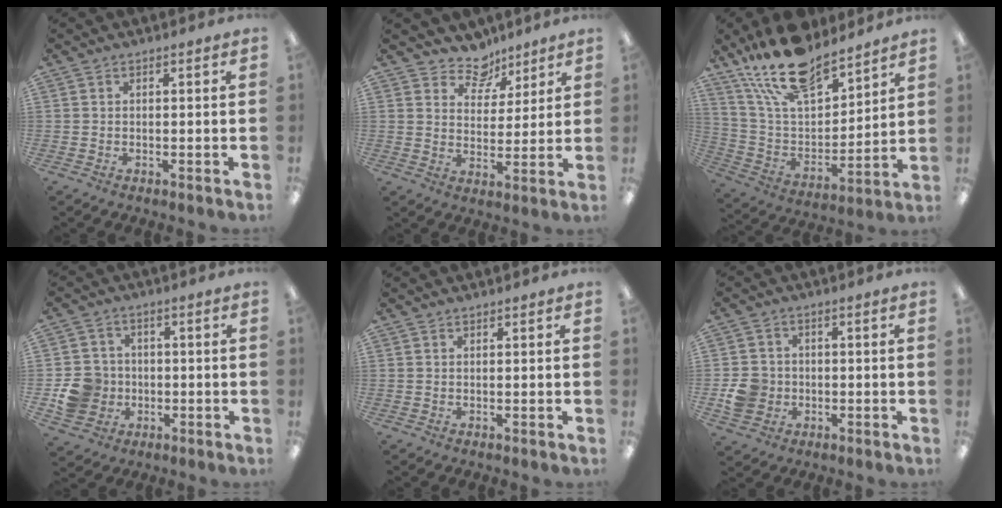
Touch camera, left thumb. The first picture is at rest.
{"total": 8.7, "force": [7.2, 4.7, 1.6], "torque": [-0.026, -0.051, 0.132]}
{"total": 19.9, "force": [15.9, 7.8, 9.2], "torque": [-0.183, -0.091, 0.285]}
{"total": 8.7, "force": [-1.3, 8.2, 2.5], "torque": [-0.052, 0.012, -0.018]}
{"total": 0.6, "force": [0.6, 0.1, 0.0], "torque": [-0.001, 0.000, 0.011]}
{"total": 6.3, "force": [-1.0, 5.8, 2.2], "torque": [-0.039, 0.011, -0.018]}